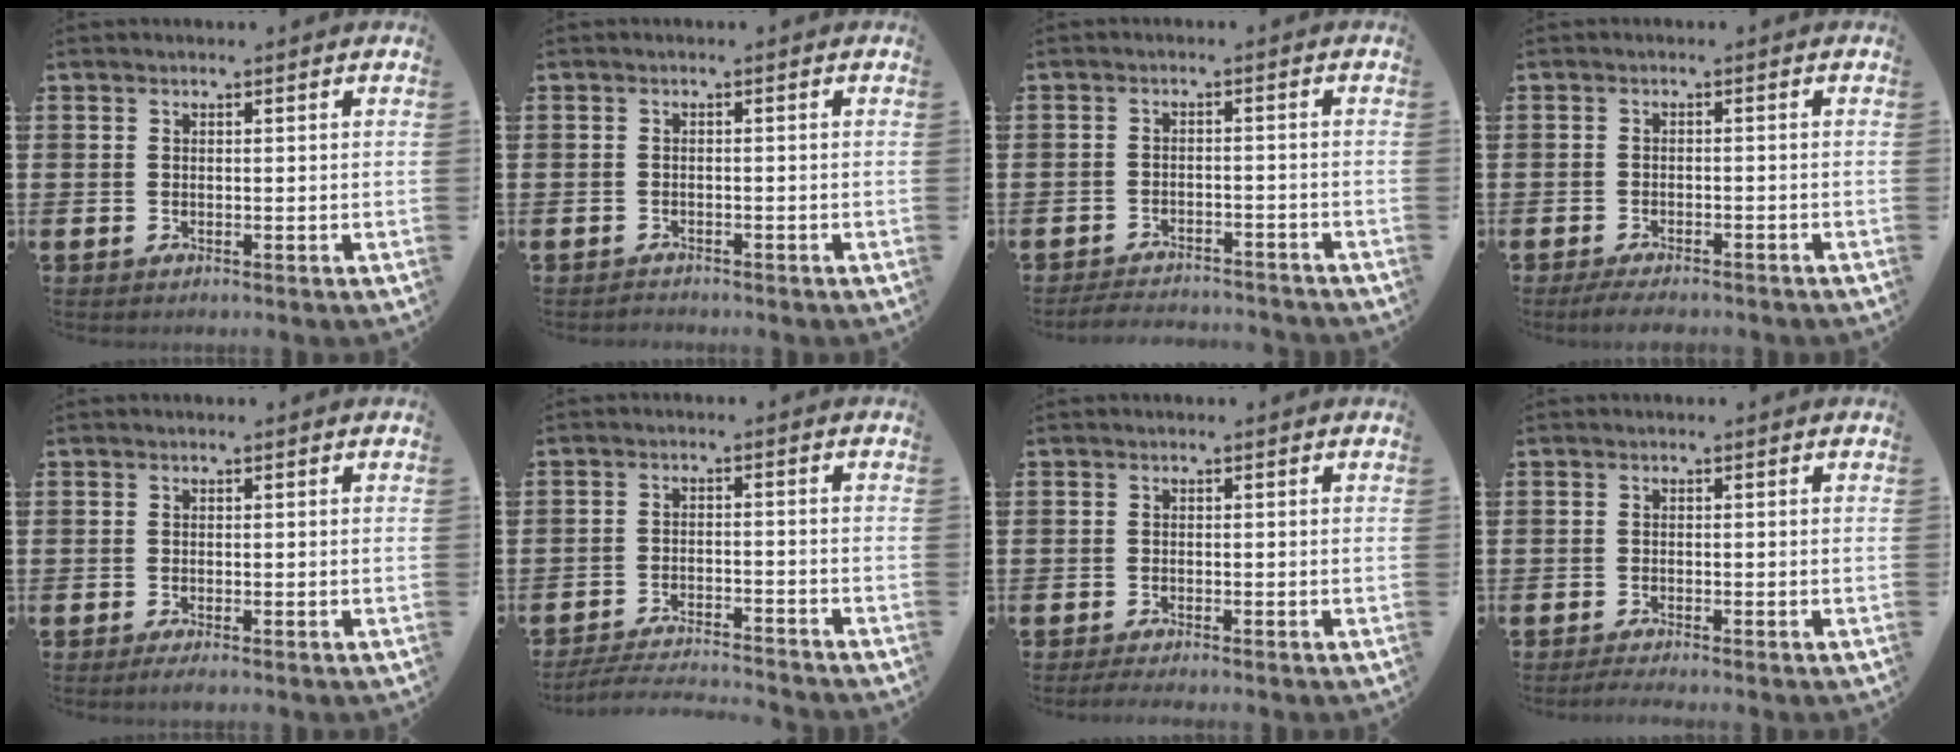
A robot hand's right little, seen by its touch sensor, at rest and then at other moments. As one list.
[{"total": 0.6, "force": [-0.6, 0.1, -0.1], "torque": [-0.001, 0.000, -0.014]}, {"total": 2.6, "force": [-2.6, 0.0, 0.2], "torque": [-0.007, 0.003, -0.056]}, {"total": 1.9, "force": [-1.7, 0.2, 0.8], "torque": [-0.015, 0.003, -0.032]}, {"total": 0.9, "force": [-0.5, 0.1, 0.7], "torque": [-0.012, -0.003, -0.009]}, {"total": 3.6, "force": [-3.6, -0.1, 0.5], "torque": [-0.008, 0.000, -0.073]}, {"total": 1.0, "force": [-0.8, 0.0, 0.6], "torque": [-0.010, -0.003, -0.016]}, {"total": 0.9, "force": [-0.8, 0.0, 0.5], "torque": [-0.008, -0.003, -0.015]}]